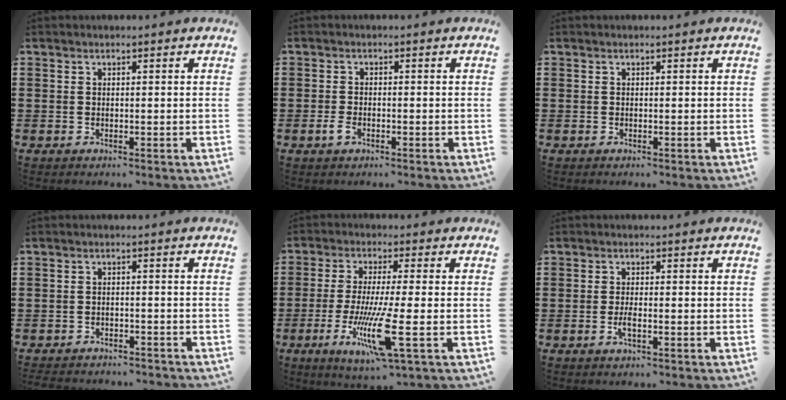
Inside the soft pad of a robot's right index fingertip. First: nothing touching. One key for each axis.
{"total": 1.9, "fx": -0.9, "fy": 0.9, "fz": 1.4, "tx": -0.042, "ty": -0.007, "tz": -0.021}
{"total": 0.0}
{"total": 2.1, "fx": -2.1, "fy": 0.2, "fz": -0.1, "tx": -0.004, "ty": -0.001, "tz": -0.045}
{"total": 11.5, "fx": -3.5, "fy": 0.9, "fz": 10.9, "tx": -0.226, "ty": -0.028, "tz": -0.066}
{"total": 2.0, "fx": -0.9, "fy": 0.4, "fz": 1.7, "tx": -0.039, "ty": -0.002, "tz": -0.018}